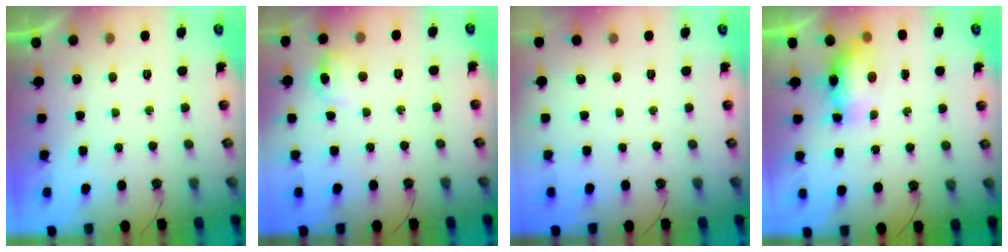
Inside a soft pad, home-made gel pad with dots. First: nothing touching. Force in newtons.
{"total": 6.9, "press": 6.8, "slide": 1.0}
{"total": 0.0}
{"total": 13.9, "press": 9.1, "slide": 10.5}